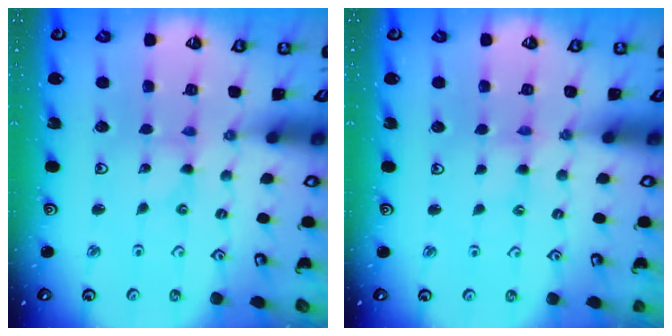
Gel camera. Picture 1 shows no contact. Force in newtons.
{"total": 1.9, "press": 1.9, "slide": 0.4}